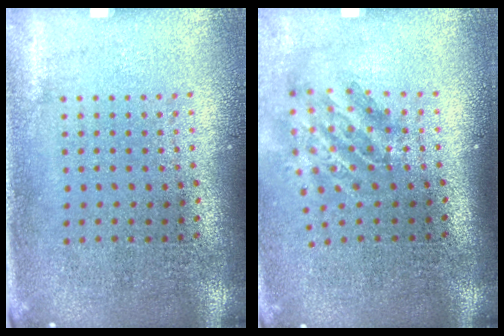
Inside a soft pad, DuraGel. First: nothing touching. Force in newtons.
{"total": 1.8, "press": 1.3, "slide": 1.3}